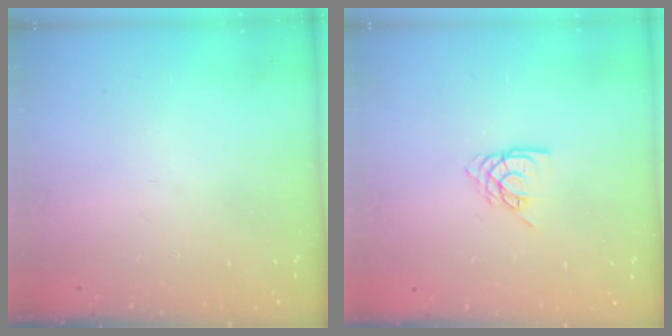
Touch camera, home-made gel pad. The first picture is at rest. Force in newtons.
{"total": 7.9, "press": 7.8, "slide": 0.9}